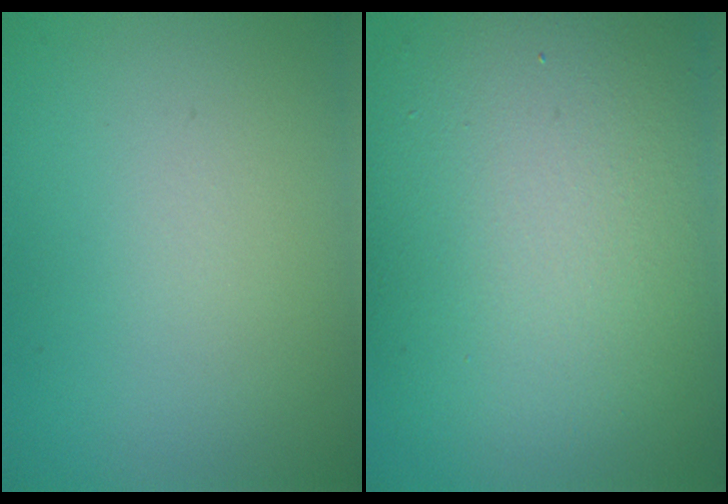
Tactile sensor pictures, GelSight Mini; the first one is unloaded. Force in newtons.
{"total": 14.2, "press": 14.1, "slide": 1.2}